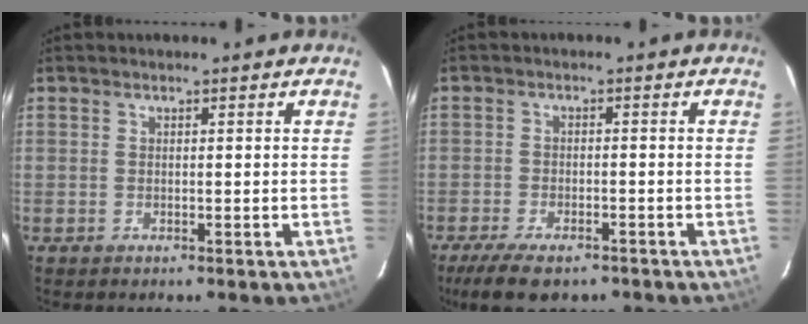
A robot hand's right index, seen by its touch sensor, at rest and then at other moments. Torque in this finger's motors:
{"motor_torque": [0.83, -0.59, 0.19, 0.07]}